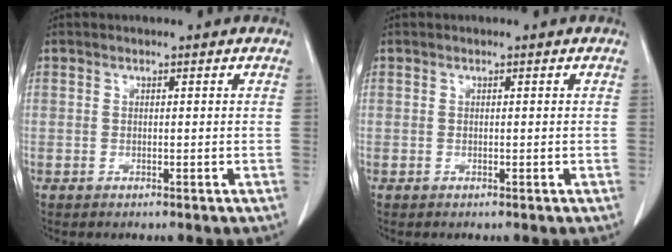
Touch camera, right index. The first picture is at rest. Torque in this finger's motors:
{"motor_torque": [-0.04, 0.03, 0.00, 0.01]}